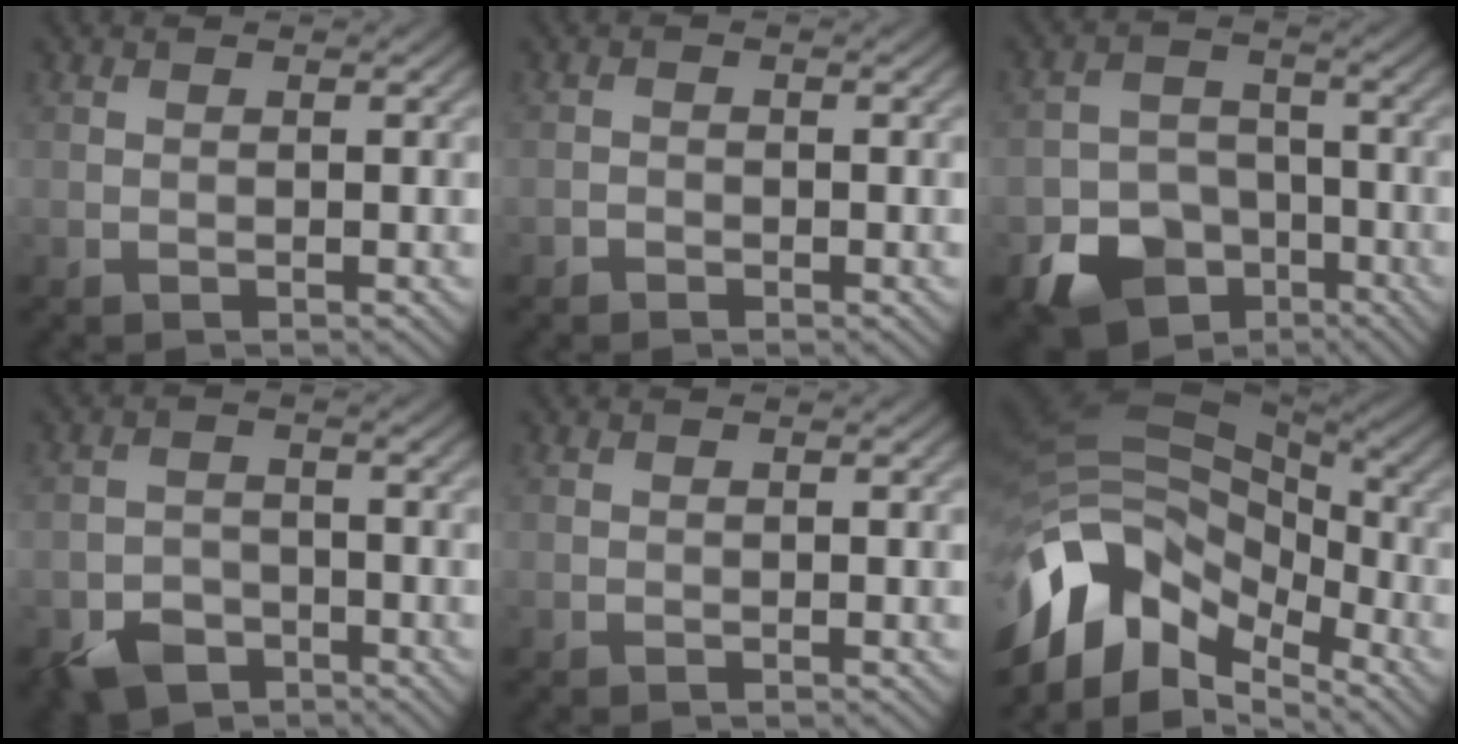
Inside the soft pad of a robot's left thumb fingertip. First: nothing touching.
{"total": 0.8, "force": [-0.6, 0.4, 0.1], "torque": [-0.001, -0.001, -0.013]}
{"total": 9.6, "force": [-5.7, 6.6, 4.1], "torque": [-0.081, -0.022, -0.106]}
{"total": 4.7, "force": [-3.1, 2.9, 1.8], "torque": [-0.037, -0.009, -0.063]}
{"total": 0.0}
{"total": 13.9, "force": [-6.0, 8.6, 9.2], "torque": [-0.208, -0.004, -0.114]}